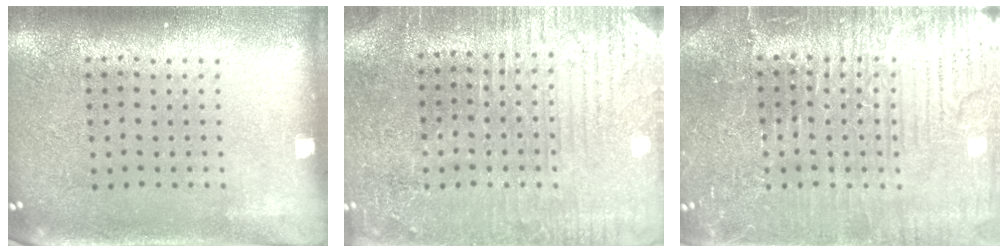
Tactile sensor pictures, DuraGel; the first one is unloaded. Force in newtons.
{"total": 3.2, "press": 3.1, "slide": 0.7}
{"total": 4.7, "press": 4.7, "slide": 0.8}